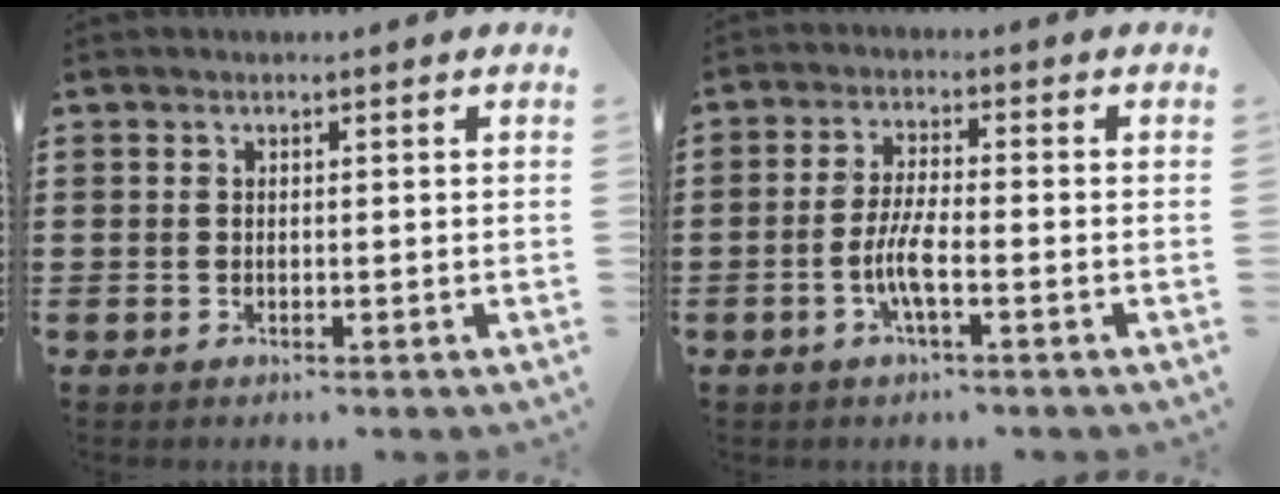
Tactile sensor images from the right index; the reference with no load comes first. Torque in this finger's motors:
{"motor_torque": [2.14, 0.00, 0.18, 0.06]}